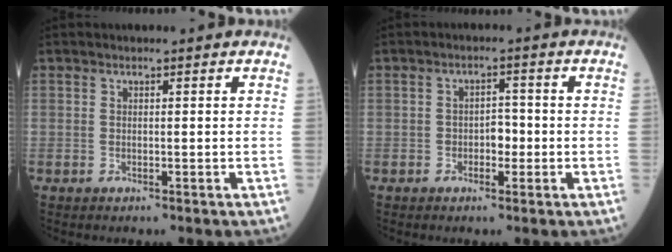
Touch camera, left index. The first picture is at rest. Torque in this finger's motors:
{"motor_torque": [-0.20, 0.09, 0.04, 0.00]}